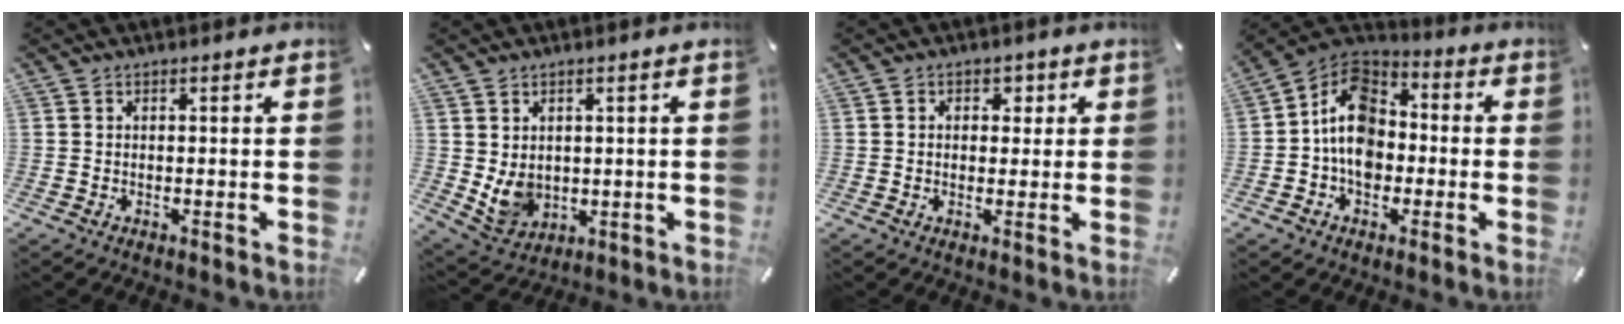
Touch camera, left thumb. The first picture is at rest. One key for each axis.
{"total": 6.9, "fx": 1.5, "fy": 6.2, "fz": 2.8, "tx": -0.064, "ty": -0.014, "tz": 0.028}
{"total": 2.8, "fx": 0.3, "fy": 2.5, "fz": 1.3, "tx": -0.004, "ty": -0.002, "tz": -0.003}
{"total": 11.6, "fx": -2.2, "fy": 9.3, "fz": 6.7, "tx": -0.132, "ty": 0.020, "tz": -0.044}